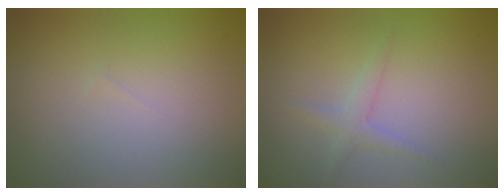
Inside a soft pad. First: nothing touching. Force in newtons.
{"total": 1.6, "press": 1.6, "slide": 0.0}